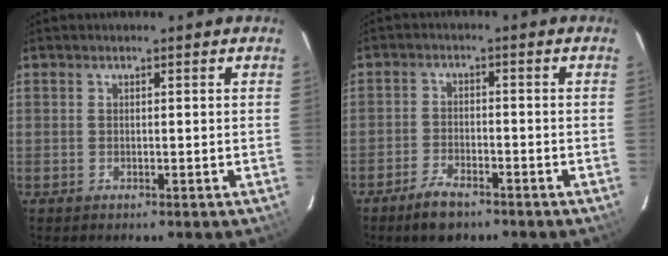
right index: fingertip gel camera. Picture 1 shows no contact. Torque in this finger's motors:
{"motor_torque": [0.36, -0.43, 0.03, 0.02]}